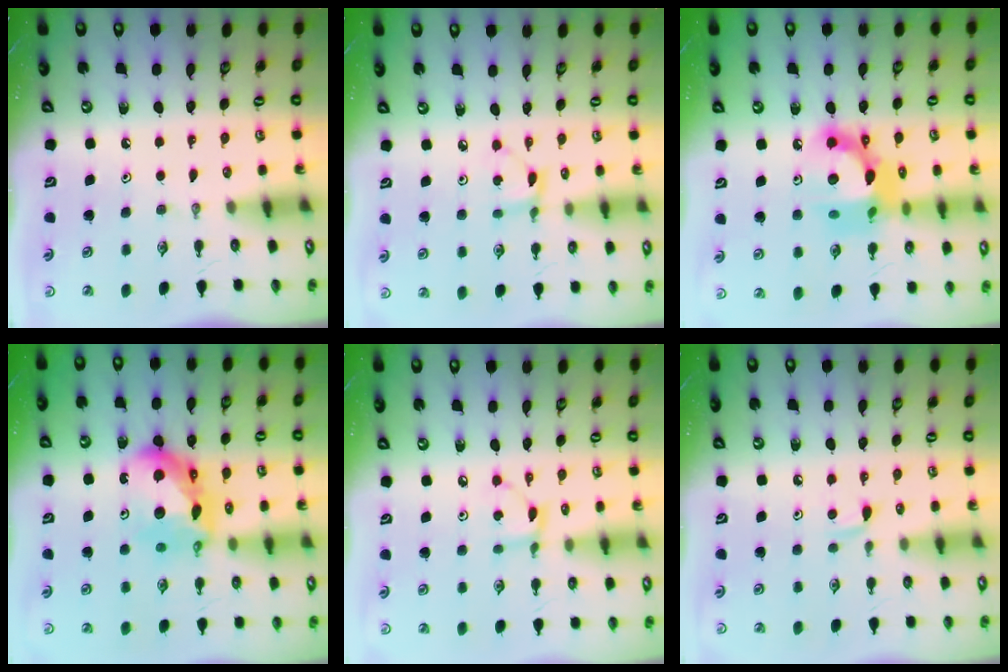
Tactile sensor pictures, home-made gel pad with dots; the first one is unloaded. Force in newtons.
{"total": 2.6, "press": 2.6, "slide": 0.3}
{"total": 15.2, "press": 15.1, "slide": 1.7}
{"total": 15.7, "press": 15.7, "slide": 0.6}
{"total": 5.6, "press": 5.6, "slide": 0.2}
{"total": 4.8, "press": 4.7, "slide": 0.6}